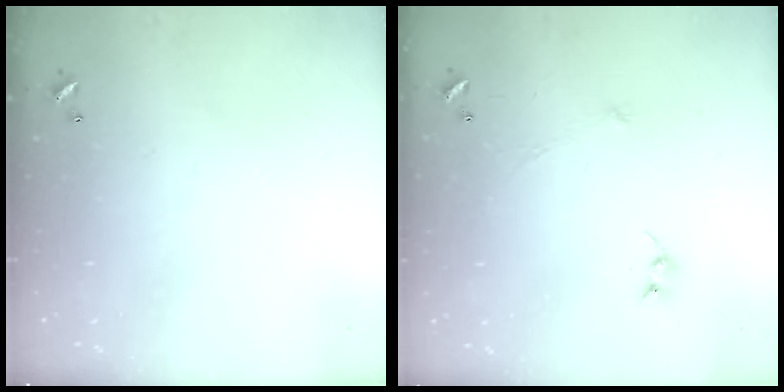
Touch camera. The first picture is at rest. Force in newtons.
{"total": 4.1, "press": 4.1, "slide": 0.2}